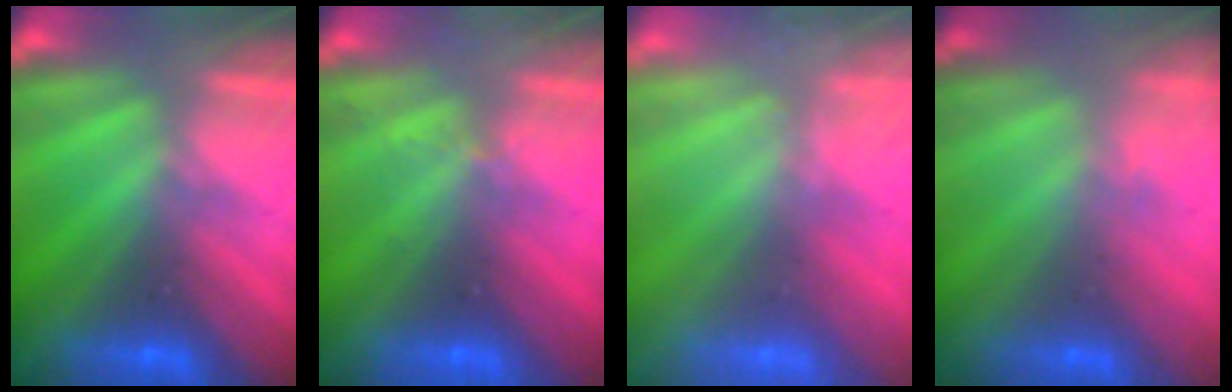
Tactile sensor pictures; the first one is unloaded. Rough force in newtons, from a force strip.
{"total": 2.0}
{"total": 2.4}
{"total": 1.6}